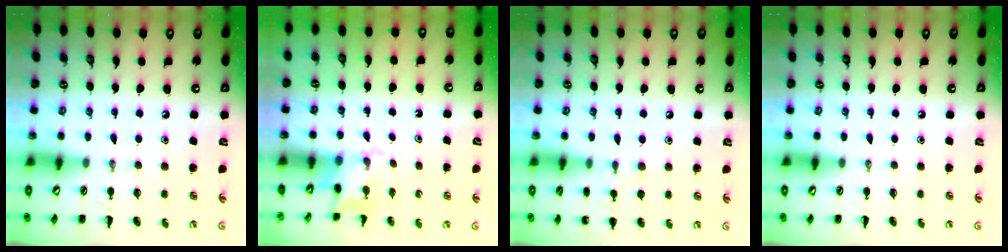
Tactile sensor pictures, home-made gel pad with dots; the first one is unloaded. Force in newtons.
{"total": 3.0, "press": 2.9, "slide": 0.9}
{"total": 6.3, "press": 6.1, "slide": 1.7}
{"total": 0.0}